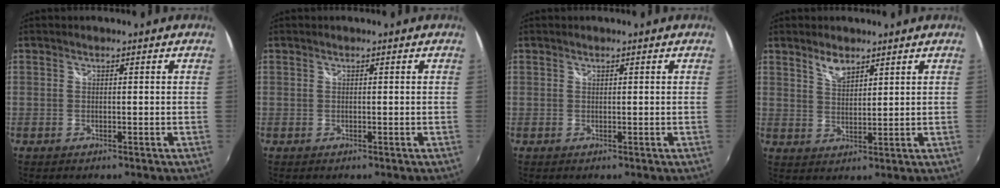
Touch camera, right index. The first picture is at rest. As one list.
[{"total": 0.0}, {"total": 0.0}, {"total": 3.9, "force": [2.9, 1.6, 2.1], "torque": [-0.034, 0.000, 0.051]}]